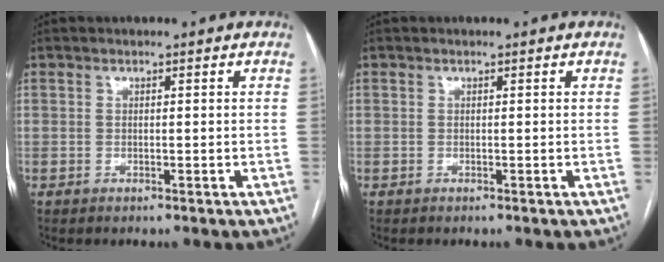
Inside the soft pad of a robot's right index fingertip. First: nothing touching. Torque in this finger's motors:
{"motor_torque": [0.00, 0.00, 0.00, 0.00]}